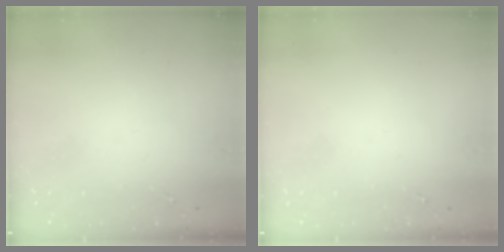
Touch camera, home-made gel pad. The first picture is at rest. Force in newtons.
{"total": 0.0}